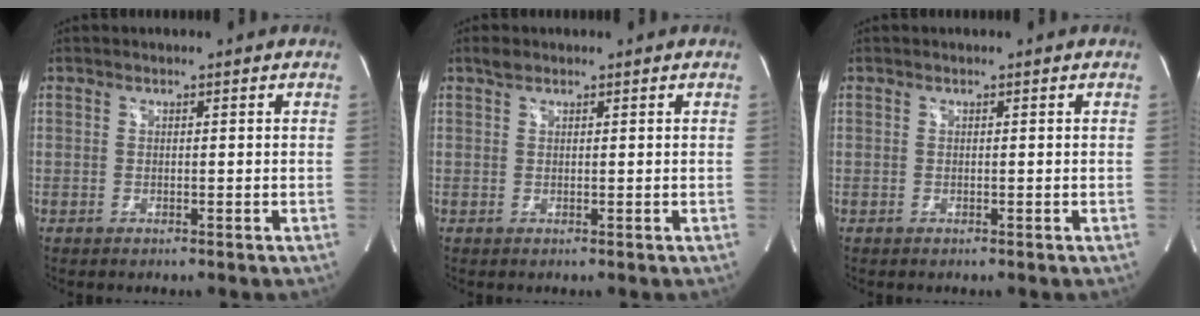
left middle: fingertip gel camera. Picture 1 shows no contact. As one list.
[{"total": 1.2, "force": [0.9, 0.5, 0.5], "torque": [-0.012, 0.009, 0.017]}, {"total": 0.0}]